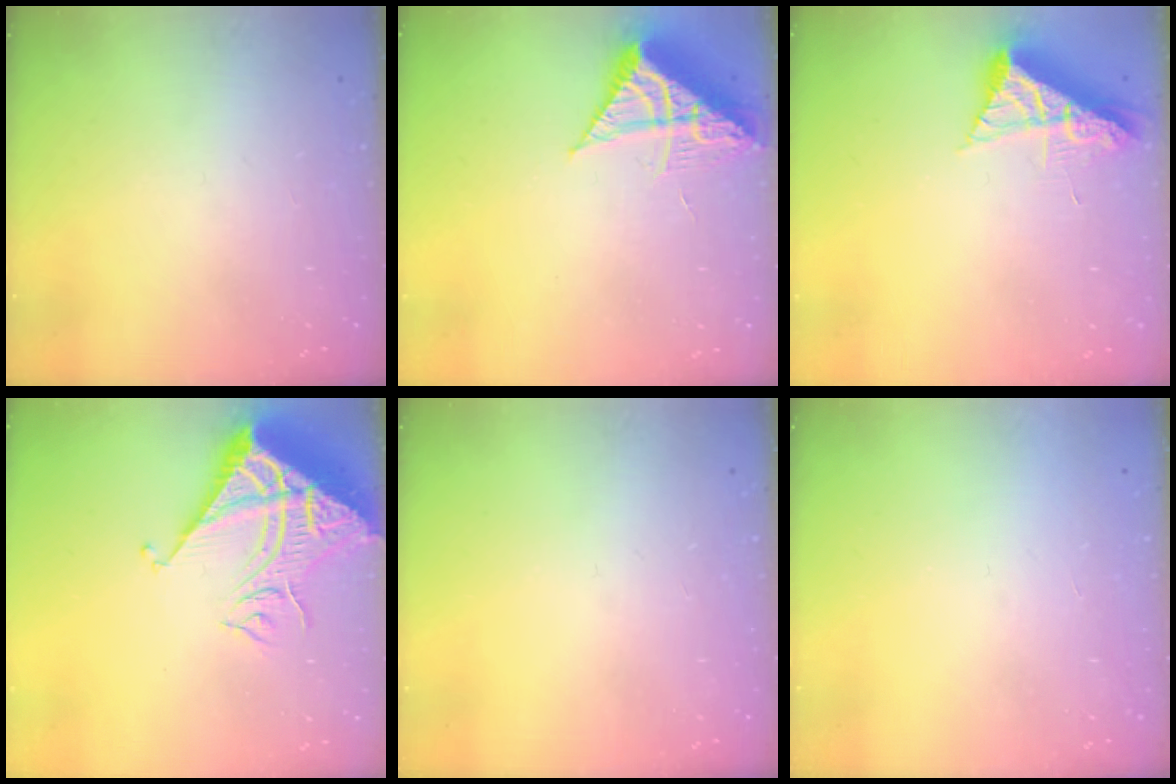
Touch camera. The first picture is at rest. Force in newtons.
{"total": 8.8, "press": 8.8, "slide": 1.0}
{"total": 8.1, "press": 8.1, "slide": 0.8}
{"total": 11.1, "press": 11.1, "slide": 1.0}
{"total": 0.0}
{"total": 1.6, "press": 1.6, "slide": 0.1}